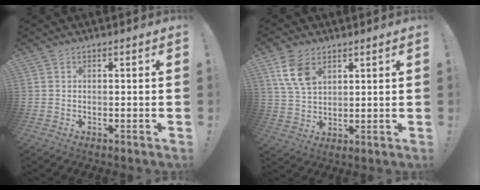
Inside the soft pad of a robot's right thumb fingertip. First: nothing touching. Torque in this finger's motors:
{"motor_torque": [0.36, 0.89, 0.61, 0.84, 0.05]}